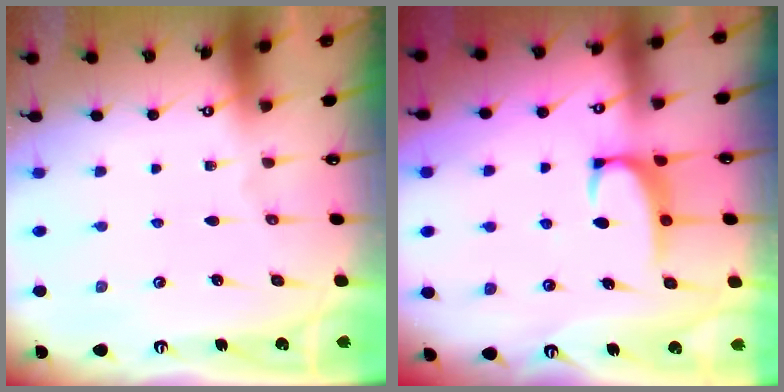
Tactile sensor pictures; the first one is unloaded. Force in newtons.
{"total": 2.3, "press": 2.3, "slide": 0.6}